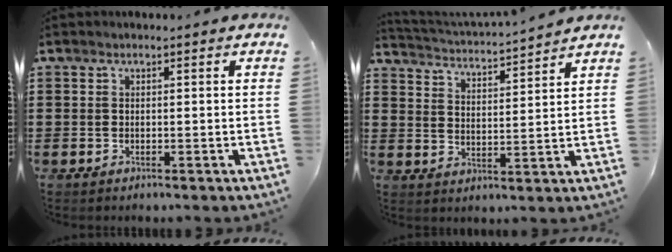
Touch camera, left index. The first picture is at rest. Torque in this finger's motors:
{"motor_torque": [0.66, -0.69, 0.10, 0.02]}